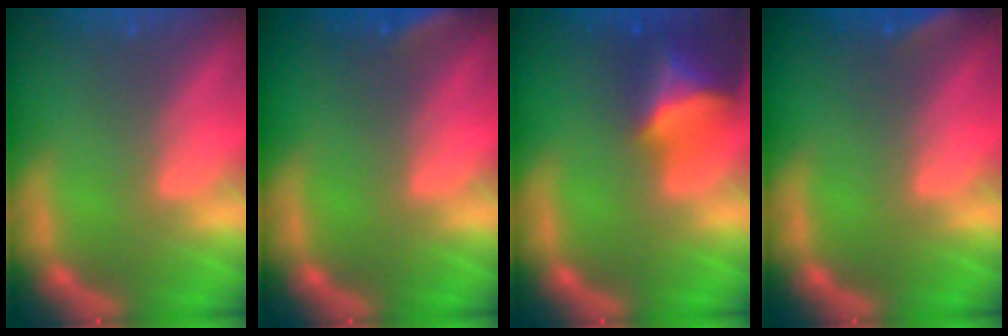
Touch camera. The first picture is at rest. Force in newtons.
{"total": 2.9}
{"total": 6.4}
{"total": 2.4}